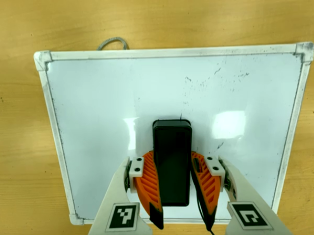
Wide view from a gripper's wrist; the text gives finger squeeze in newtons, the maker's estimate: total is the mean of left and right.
{"total": 12.9, "left": 12.4, "right": 13.3}